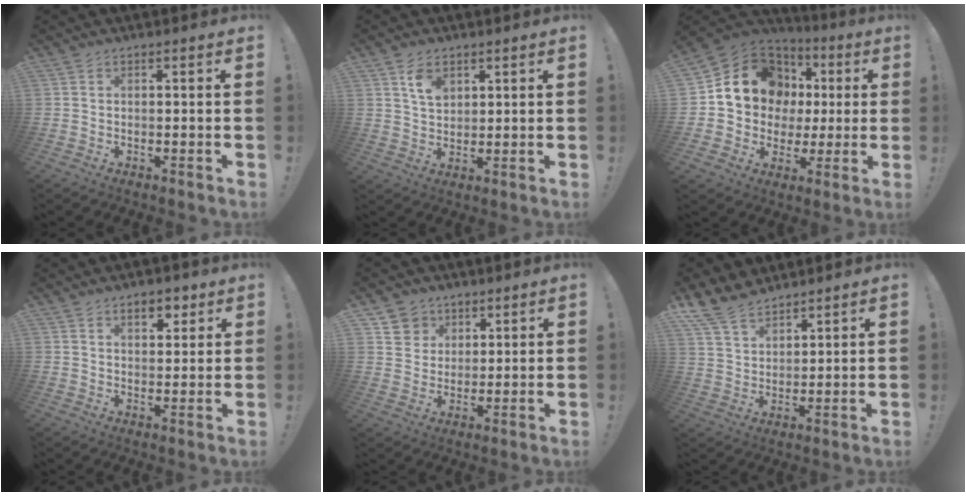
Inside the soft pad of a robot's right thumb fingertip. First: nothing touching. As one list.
[{"total": 6.1, "force": [3.2, 3.9, 3.3], "torque": [-0.048, -0.013, 0.059]}, {"total": 15.8, "force": [5.4, 13.1, 7.1], "torque": [-0.108, -0.025, 0.121]}, {"total": 5.5, "force": [3.3, 3.1, 3.2], "torque": [-0.036, -0.010, 0.055]}, {"total": 7.2, "force": [3.9, 6.1, 0.5], "torque": [-0.005, -0.033, 0.076]}, {"total": 10.0, "force": [8.2, 4.7, 3.3], "torque": [-0.064, -0.050, 0.161]}]